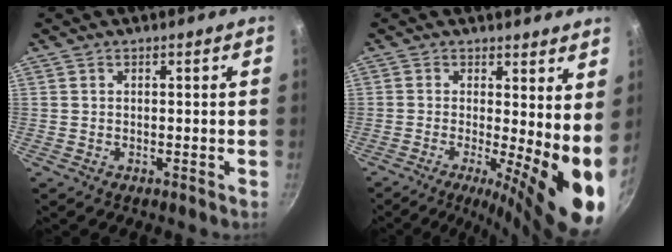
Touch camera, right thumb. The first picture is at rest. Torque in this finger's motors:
{"motor_torque": [-0.28, 1.64, 0.39, -0.30, 0.16]}